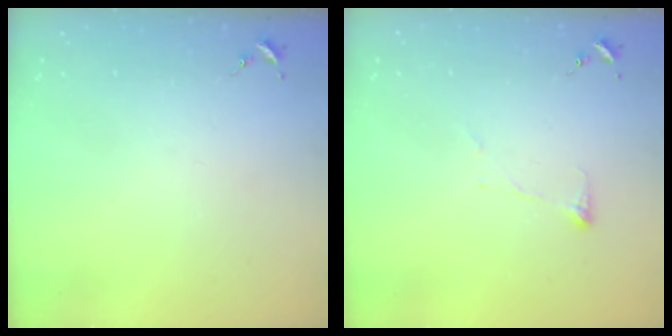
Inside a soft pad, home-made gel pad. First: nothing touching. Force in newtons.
{"total": 5.8, "press": 5.8, "slide": 0.8}